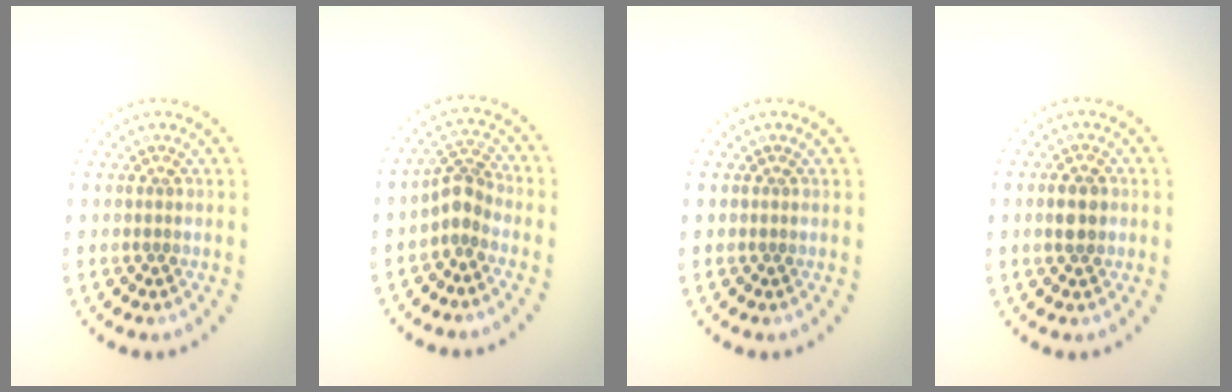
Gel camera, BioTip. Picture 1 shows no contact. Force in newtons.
{"total": 2.4, "press": 1.8, "slide": 1.6}
{"total": 0.0}
{"total": 2.2, "press": 2.2, "slide": 0.1}